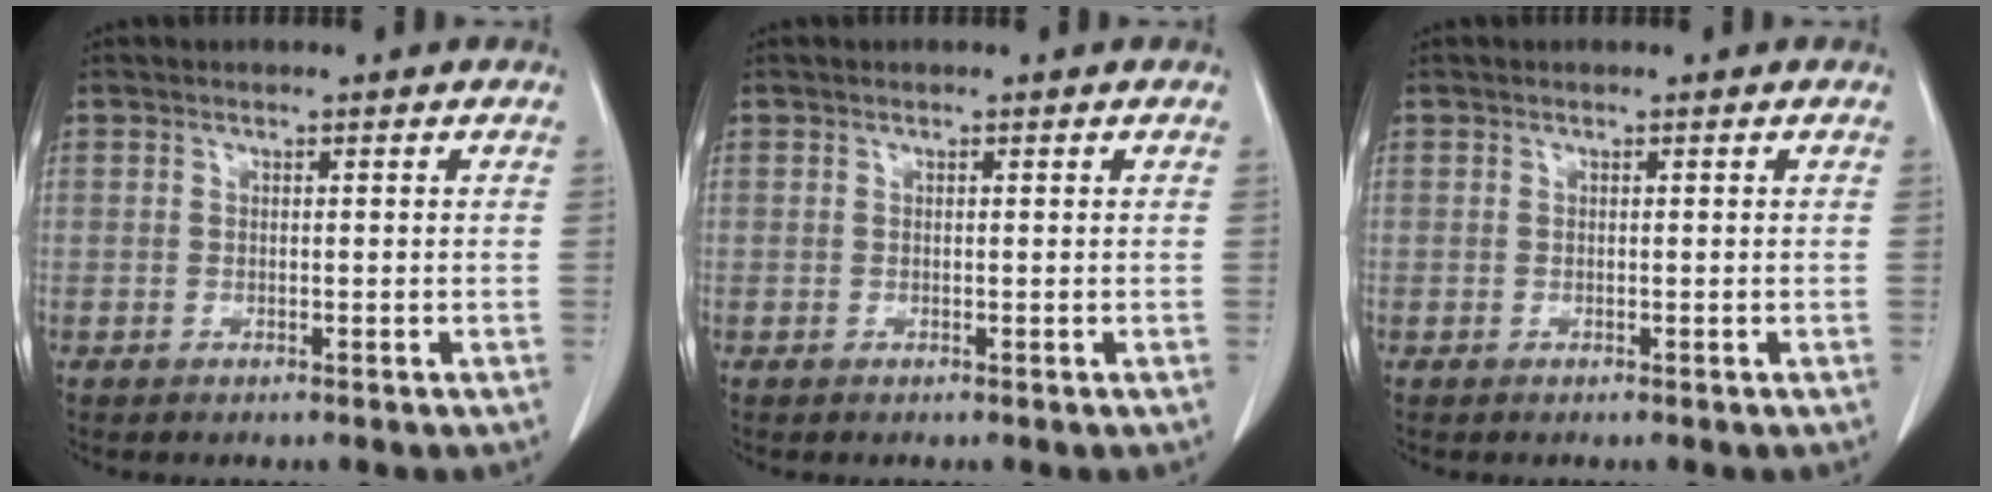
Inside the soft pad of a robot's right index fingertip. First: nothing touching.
{"total": 0.0}
{"total": 0.0}